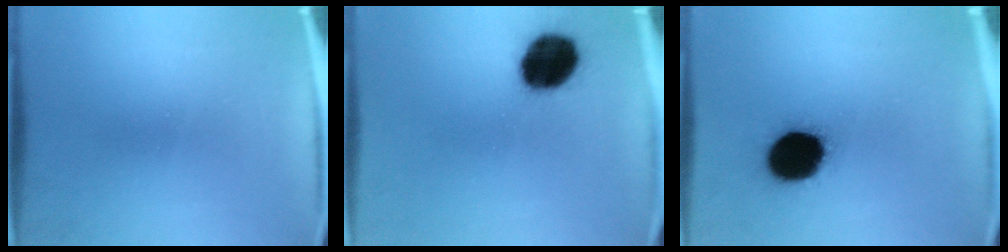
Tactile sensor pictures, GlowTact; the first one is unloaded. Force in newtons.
{"total": 15.7}
{"total": 19.1}